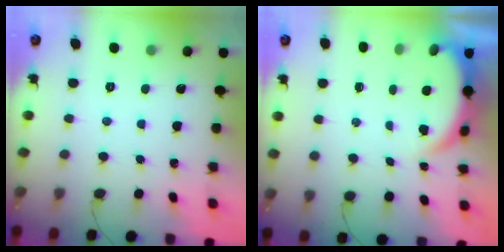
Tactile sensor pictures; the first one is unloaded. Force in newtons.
{"total": 4.0, "press": 3.9, "slide": 0.6}